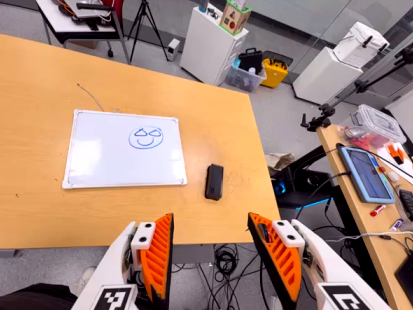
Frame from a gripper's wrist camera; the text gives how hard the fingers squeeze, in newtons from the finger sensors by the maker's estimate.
{"total": 0.0}